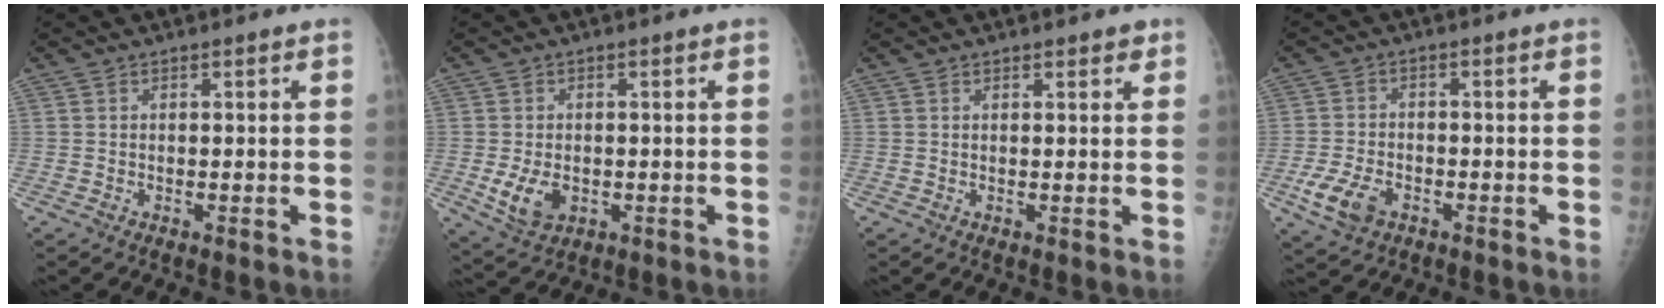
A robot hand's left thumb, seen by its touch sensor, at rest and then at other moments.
{"total": 6.0, "force": [-1.2, 4.2, 4.2], "torque": [-0.069, -0.007, -0.010]}
{"total": 1.5, "force": [1.1, 0.7, 0.8], "torque": [0.002, -0.004, 0.010]}
{"total": 6.9, "force": [-3.1, 4.4, 4.3], "torque": [-0.088, 0.008, -0.054]}